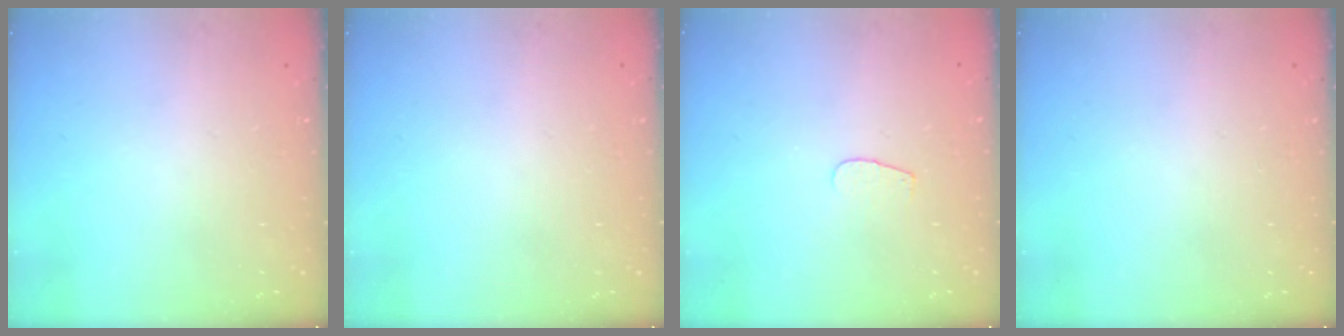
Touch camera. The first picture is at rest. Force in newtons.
{"total": 0.0}
{"total": 3.7, "press": 3.7, "slide": 0.4}
{"total": 0.0}